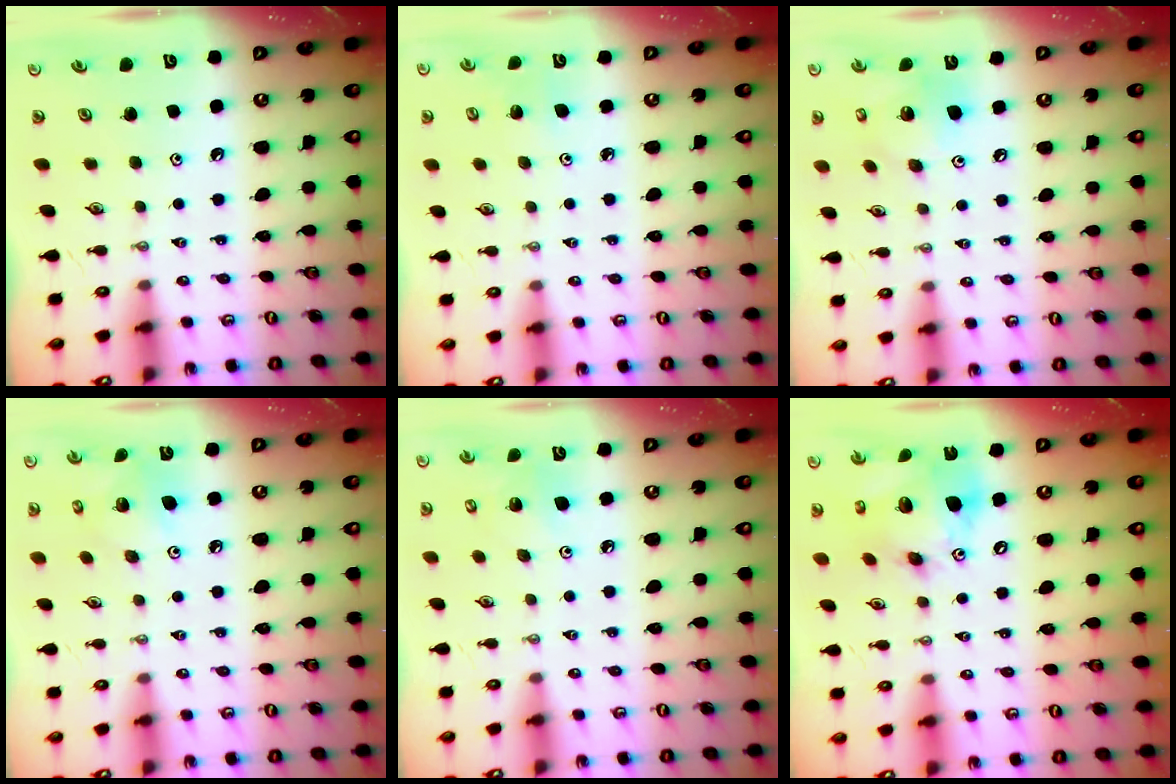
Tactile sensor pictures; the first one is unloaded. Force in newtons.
{"total": 3.6, "press": 3.5, "slide": 1.0}
{"total": 14.1, "press": 13.8, "slide": 3.1}
{"total": 6.6, "press": 6.6, "slide": 0.3}
{"total": 5.5, "press": 5.2, "slide": 1.5}
{"total": 18.5, "press": 18.2, "slide": 3.3}